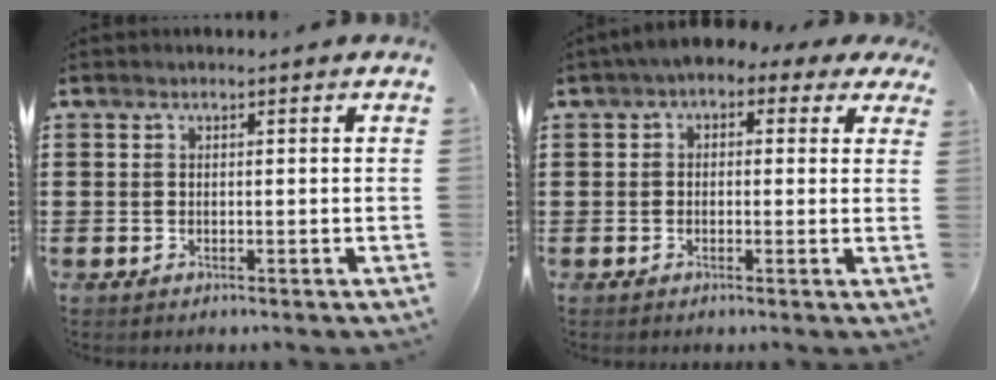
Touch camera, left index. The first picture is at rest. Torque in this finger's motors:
{"motor_torque": [1.02, -1.12, 0.85, 0.21]}